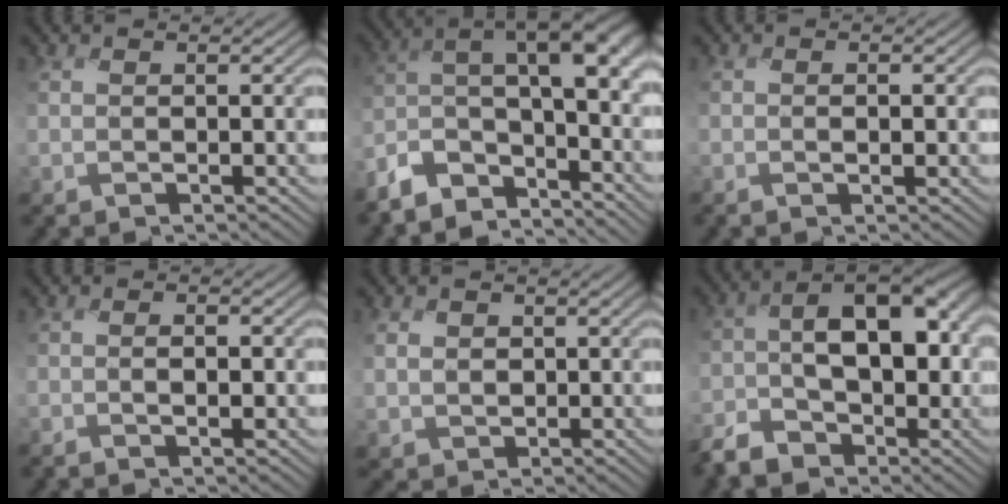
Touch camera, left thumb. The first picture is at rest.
{"total": 9.1, "force": [-6.6, 3.5, 5.1], "torque": [-0.075, -0.011, -0.142]}
{"total": 0.8, "force": [-0.1, 0.4, 0.7], "torque": [-0.009, 0.002, -0.001]}
{"total": 1.5, "force": [-0.3, 0.8, 1.2], "torque": [-0.015, 0.006, -0.005]}
{"total": 2.3, "force": [0.1, 2.2, 0.6], "torque": [-0.028, -0.006, -0.002]}
{"total": 10.3, "force": [-4.1, 6.5, 6.9], "torque": [-0.095, -0.016, -0.085]}